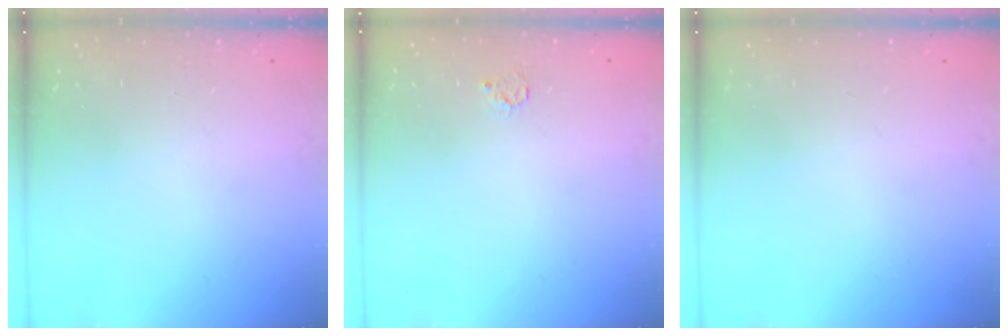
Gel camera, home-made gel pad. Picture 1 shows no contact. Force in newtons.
{"total": 3.3, "press": 3.3, "slide": 0.3}
{"total": 0.0}